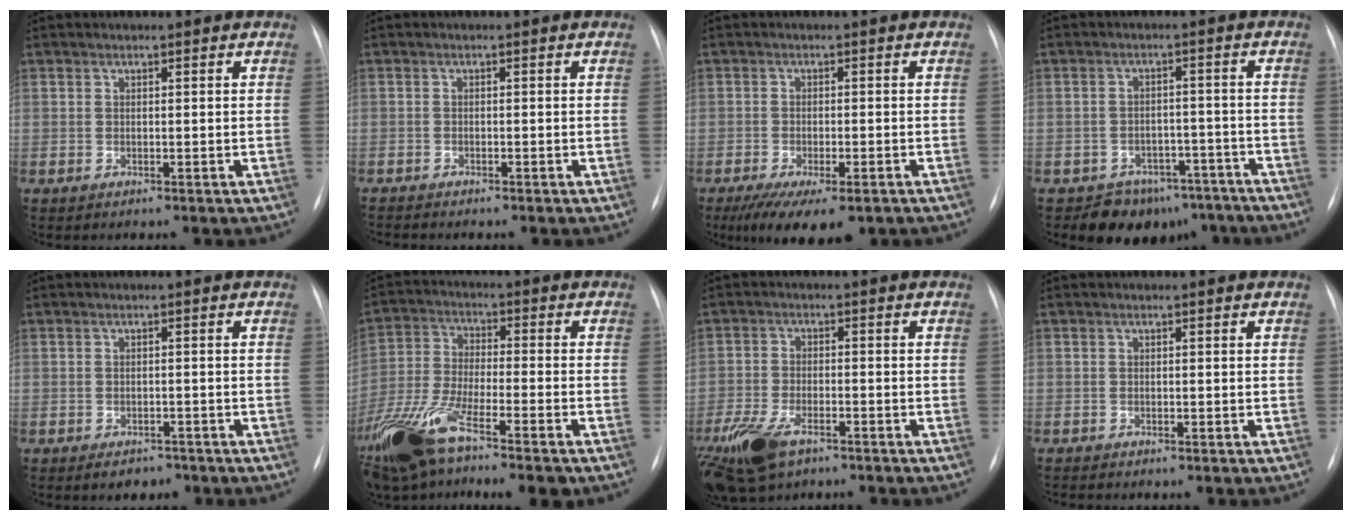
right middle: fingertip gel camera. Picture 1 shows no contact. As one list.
[{"total": 2.1, "force": [-2.0, 0.4, 0.6], "torque": [-0.007, -0.002, -0.027]}, {"total": 10.0, "force": [-6.7, 3.4, 6.6], "torque": [-0.100, -0.015, -0.099]}, {"total": 9.0, "force": [-7.0, 5.5, 1.3], "torque": [0.006, 0.030, -0.089]}, {"total": 3.0, "force": [-2.2, 1.6, 1.1], "torque": [-0.012, 0.003, -0.022]}, {"total": 15.7, "force": [-10.4, 3.1, 11.3], "torque": [-0.260, -0.033, -0.196]}, {"total": 11.1, "force": [-7.0, 5.2, 6.9], "torque": [-0.158, -0.012, -0.122]}, {"total": 0.6, "force": [-0.6, 0.0, 0.1], "torque": [-0.004, 0.000, -0.012]}]